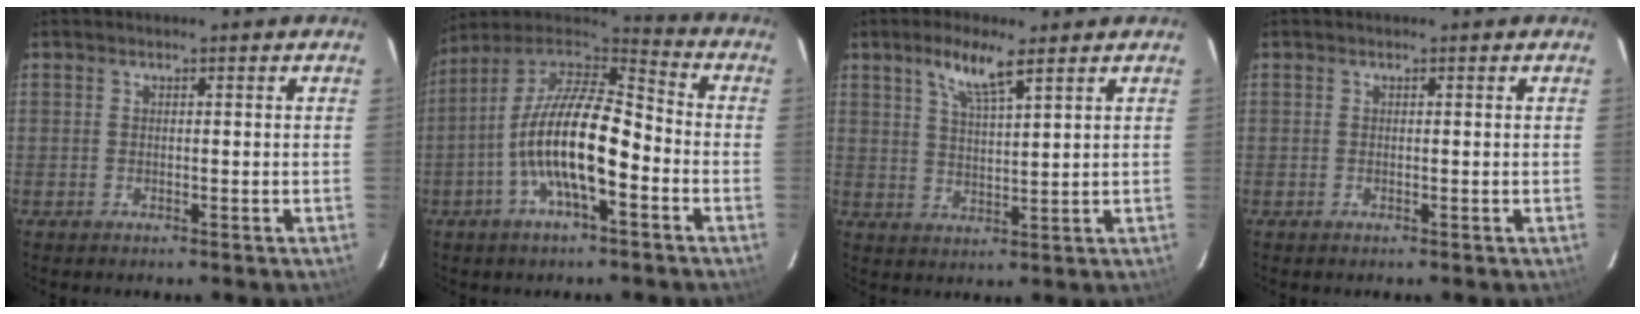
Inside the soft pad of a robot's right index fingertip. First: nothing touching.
{"total": 16.4, "force": [-5.0, 5.6, 14.6], "torque": [-0.278, 0.001, -0.104]}
{"total": 6.4, "force": [4.1, 1.3, 4.8], "torque": [-0.089, 0.004, 0.079]}
{"total": 0.0}